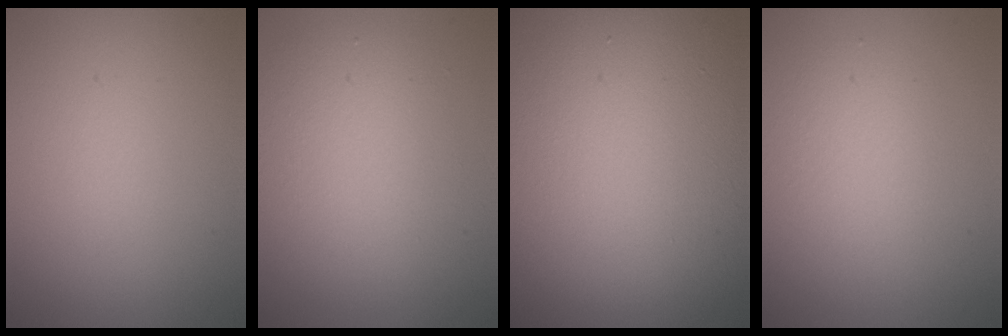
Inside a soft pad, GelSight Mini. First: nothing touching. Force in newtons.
{"total": 4.5, "press": 4.5, "slide": 0.2}
{"total": 21.3, "press": 21.3, "slide": 0.9}
{"total": 2.5, "press": 2.5, "slide": 0.3}